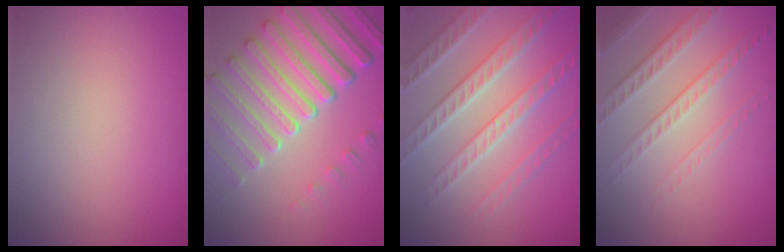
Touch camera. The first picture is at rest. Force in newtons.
{"total": 7.9, "press": 5.7, "slide": 5.4}
{"total": 6.7, "press": 5.2, "slide": 4.2}
{"total": 4.6, "press": 3.3, "slide": 3.3}